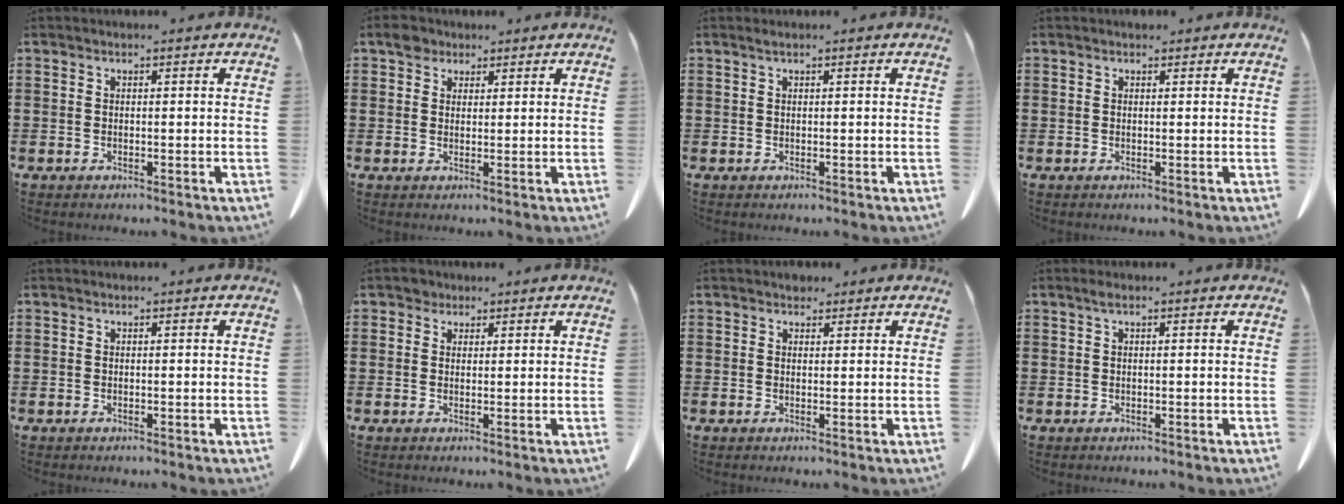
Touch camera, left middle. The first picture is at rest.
{"total": 2.8, "force": [2.1, 1.6, 0.9], "torque": [-0.017, 0.003, 0.039]}
{"total": 0.6, "force": [0.3, 0.0, 0.5], "torque": [-0.009, -0.001, 0.006]}
{"total": 0.5, "force": [0.4, 0.4, 0.1], "torque": [0.004, -0.001, 0.006]}
{"total": 0.0}
{"total": 1.7, "force": [1.3, 1.1, 0.1], "torque": [-0.007, 0.005, 0.026]}
{"total": 1.6, "force": [1.3, 0.8, 0.3], "torque": [-0.001, 0.001, 0.024]}
{"total": 0.8, "force": [0.3, 0.2, 0.8], "torque": [-0.017, 0.002, 0.006]}